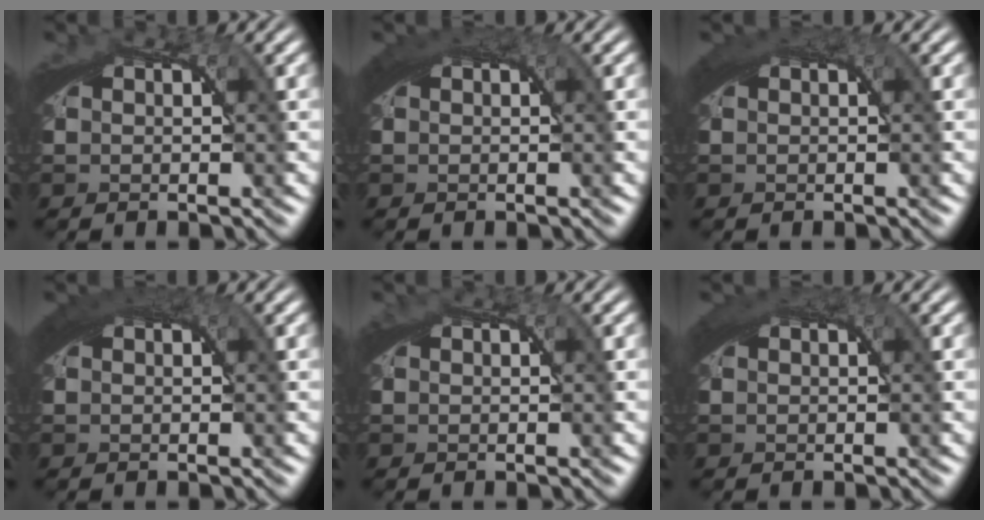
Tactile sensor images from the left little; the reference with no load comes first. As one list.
[{"total": 2.3, "force": [1.2, 0.5, 1.9], "torque": [-0.022, 0.010, 0.014]}, {"total": 2.0, "force": [1.1, 0.5, 1.6], "torque": [-0.019, 0.009, 0.013]}, {"total": 2.7, "force": [1.4, 0.7, 2.3], "torque": [-0.026, 0.013, 0.017]}, {"total": 0.0}, {"total": 1.7, "force": [1.0, 0.4, 1.4], "torque": [-0.016, 0.008, 0.012]}]